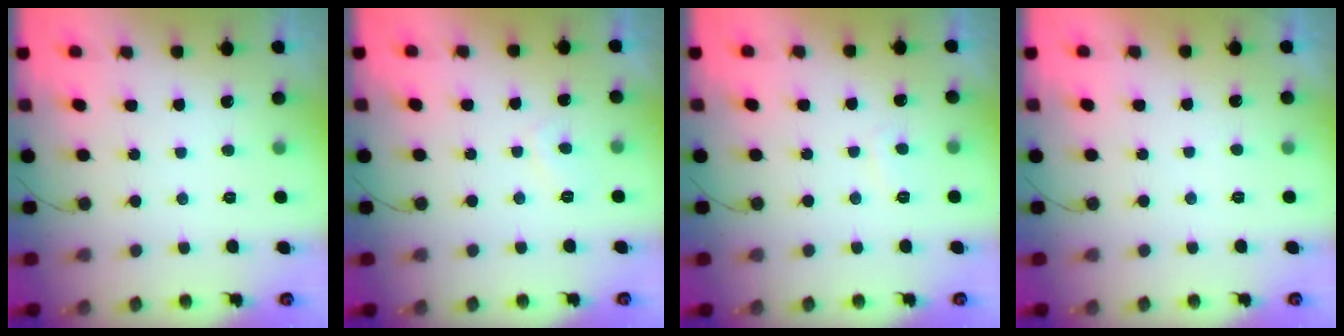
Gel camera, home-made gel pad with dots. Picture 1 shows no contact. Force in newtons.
{"total": 2.0, "press": 1.9, "slide": 0.5}
{"total": 1.5, "press": 1.3, "slide": 0.6}
{"total": 0.8, "press": 0.7, "slide": 0.4}